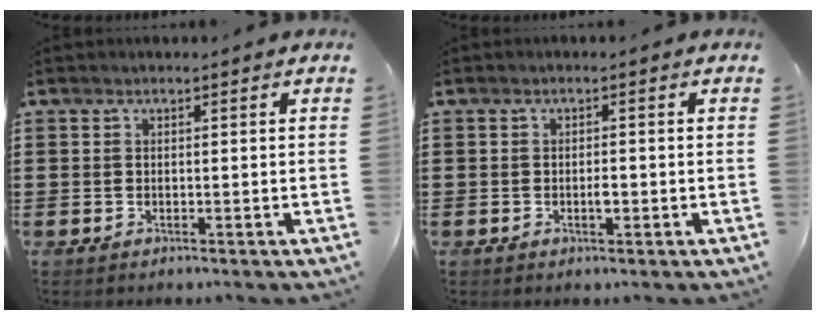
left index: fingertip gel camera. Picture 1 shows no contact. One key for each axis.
{"total": 1.6, "fx": -0.3, "fy": 0.5, "fz": 1.5, "tx": -0.028, "ty": -0.001, "tz": -0.004}